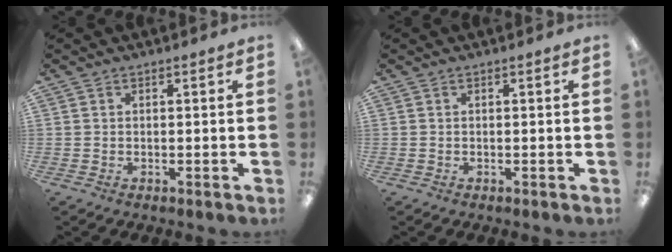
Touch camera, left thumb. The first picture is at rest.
{"total": 0.0}